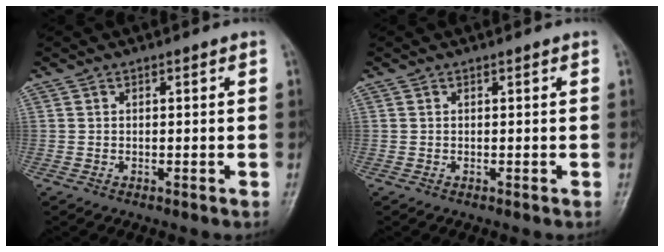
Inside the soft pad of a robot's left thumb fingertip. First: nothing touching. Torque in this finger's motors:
{"motor_torque": [0.01, 0.01, 0.02, -0.03, 0.00]}